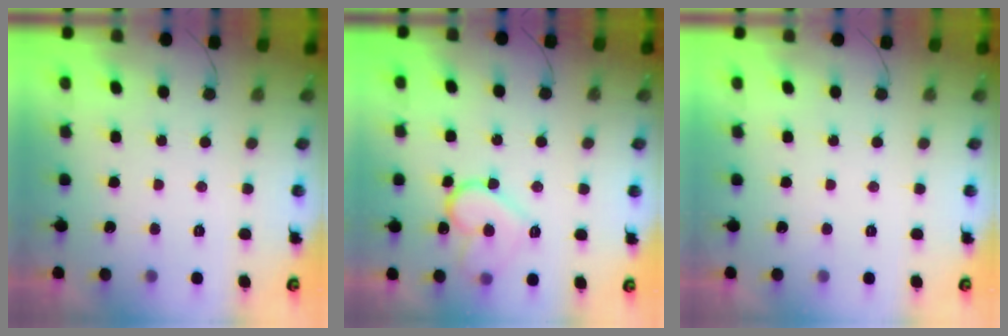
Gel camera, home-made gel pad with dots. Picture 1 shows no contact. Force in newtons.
{"total": 14.2, "press": 14.1, "slide": 1.2}
{"total": 1.9, "press": 1.9, "slide": 0.1}